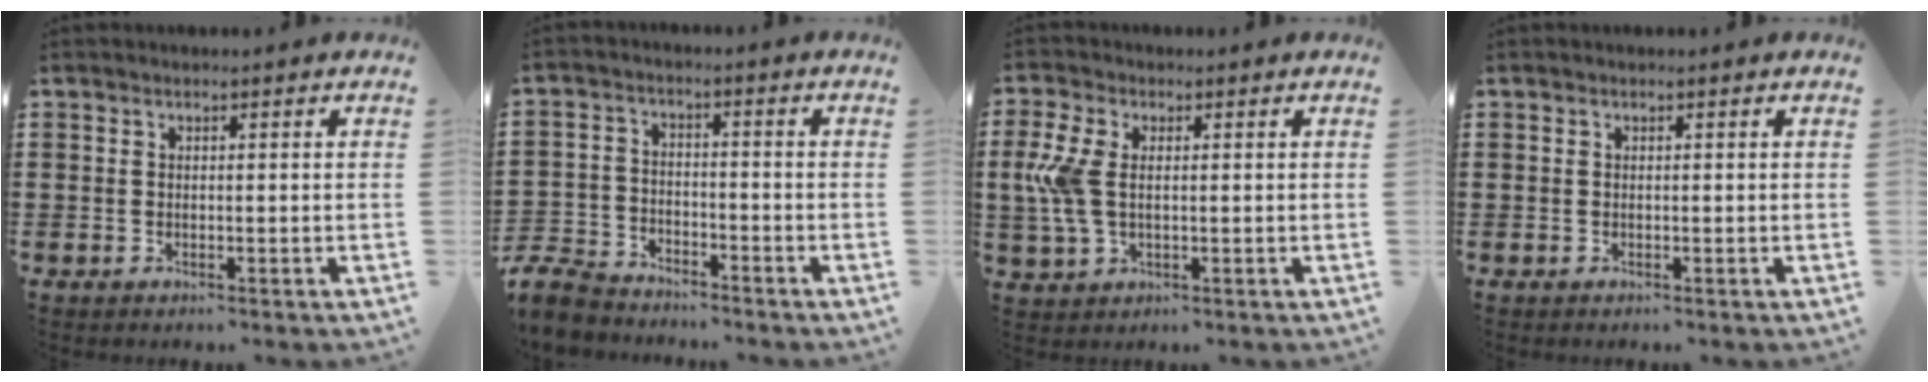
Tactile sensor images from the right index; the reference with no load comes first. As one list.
[{"total": 5.9, "force": [-5.6, 1.4, 0.9], "torque": [-0.041, 0.000, -0.116]}, {"total": 6.5, "force": [0.5, 3.6, 5.4], "torque": [-0.151, -0.005, -0.003]}, {"total": 0.0}]